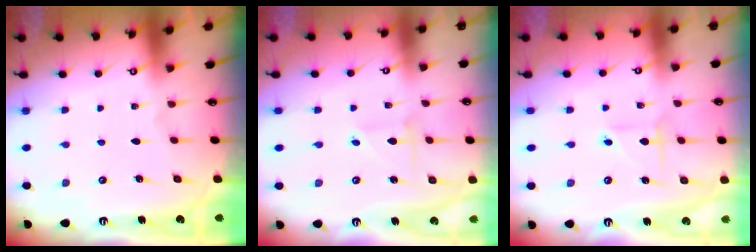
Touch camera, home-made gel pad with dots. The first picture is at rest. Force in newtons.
{"total": 2.2, "press": 2.2, "slide": 0.2}
{"total": 2.6, "press": 2.6, "slide": 0.3}